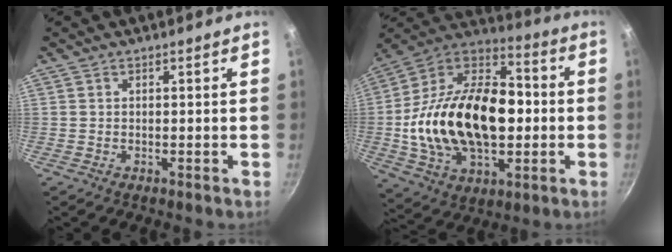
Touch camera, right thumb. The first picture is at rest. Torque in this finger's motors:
{"motor_torque": [-0.83, 2.44, 1.47, -1.30, 0.26]}